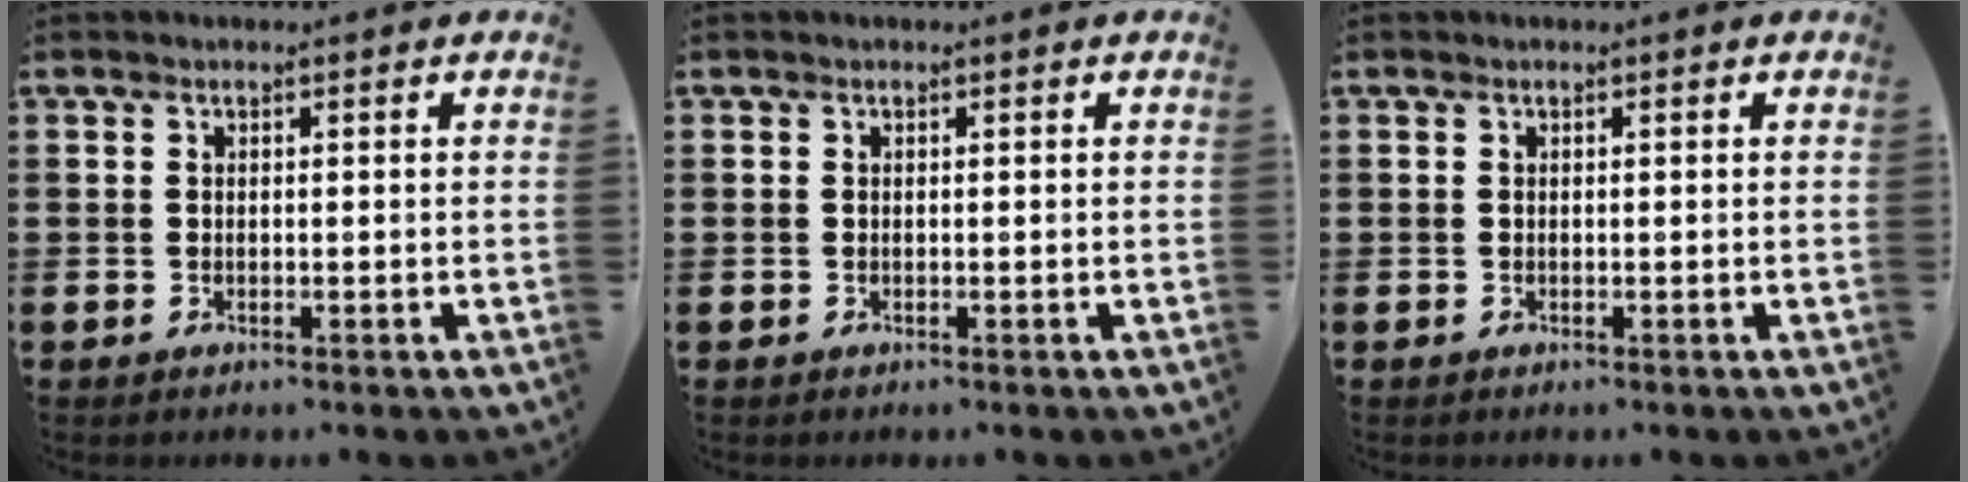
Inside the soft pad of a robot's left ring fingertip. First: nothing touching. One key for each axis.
{"total": 0.0}
{"total": 0.0}